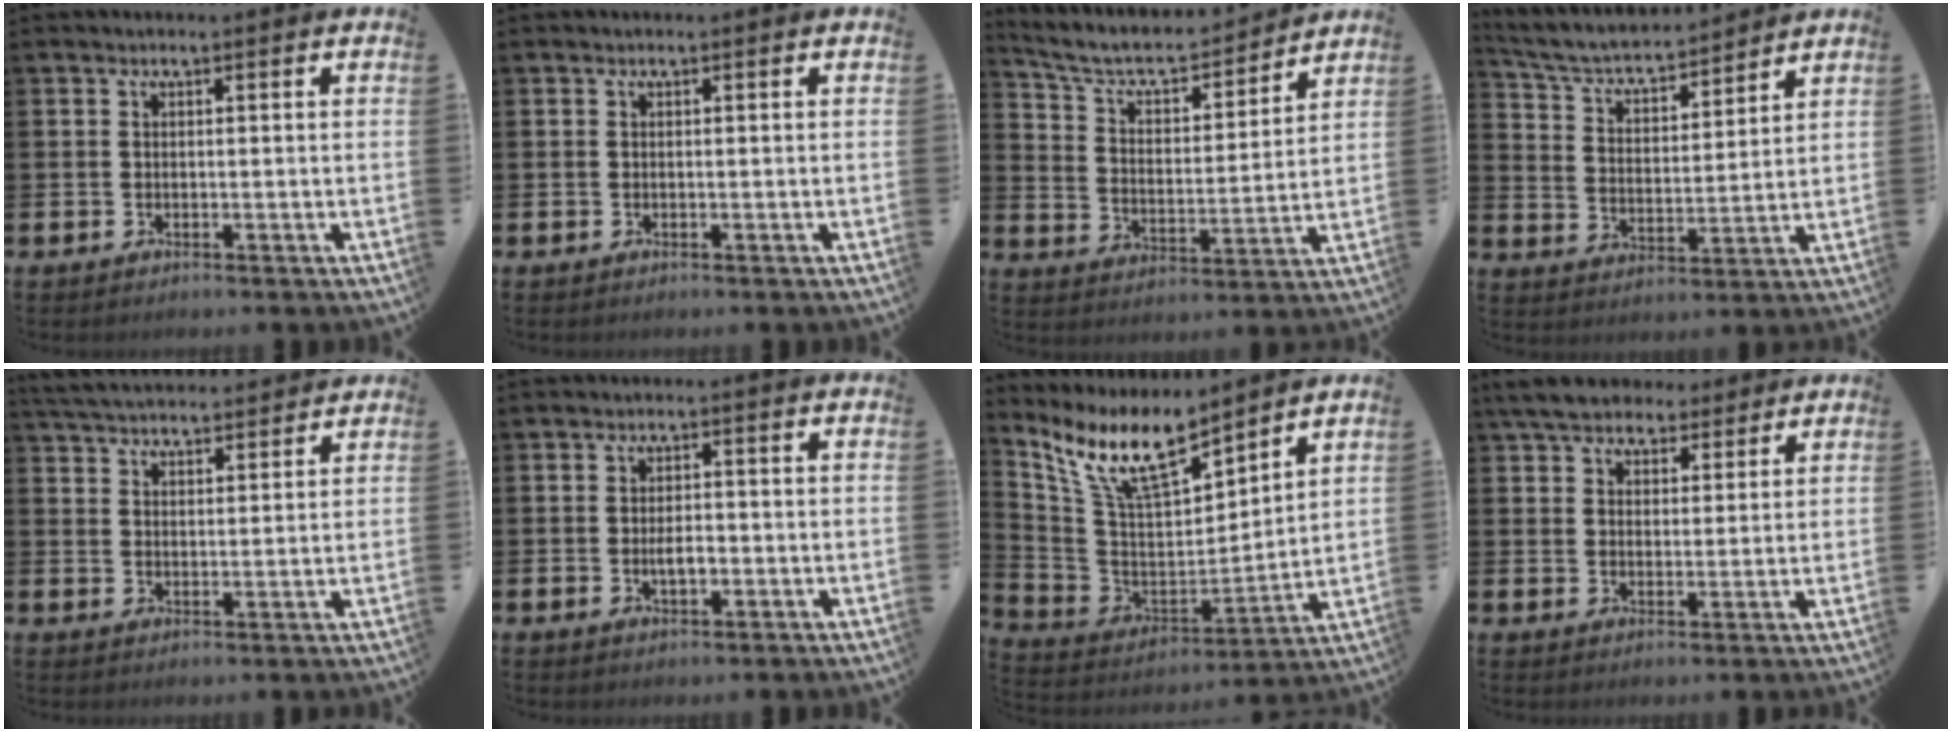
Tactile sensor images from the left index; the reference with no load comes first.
{"total": 0.0}
{"total": 6.9, "force": [6.2, 2.0, 2.2], "torque": [-0.083, -0.045, 0.105]}
{"total": 5.4, "force": [5.0, 1.2, 1.6], "torque": [-0.064, -0.039, 0.081]}
{"total": 4.7, "force": [4.7, 0.5, 0.2], "torque": [-0.030, -0.024, 0.085]}
{"total": 2.4, "force": [-0.5, 1.1, 2.1], "torque": [-0.030, -0.002, -0.012]}
{"total": 10.5, "force": [8.7, 2.8, 5.2], "torque": [-0.145, -0.051, 0.155]}
{"total": 6.0, "force": [5.3, 2.4, 1.2], "torque": [-0.047, -0.016, 0.099]}